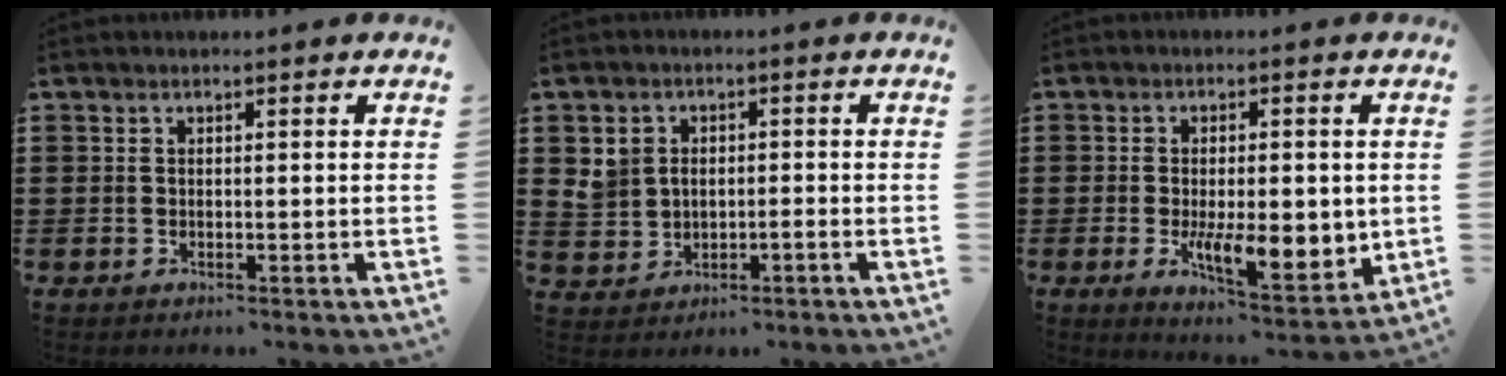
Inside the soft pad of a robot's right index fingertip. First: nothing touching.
{"total": 2.9, "force": [-0.4, 2.7, 1.2], "torque": [-0.043, 0.005, -0.013]}
{"total": 9.0, "force": [-1.1, 3.8, 8.0], "torque": [-0.123, -0.009, -0.017]}